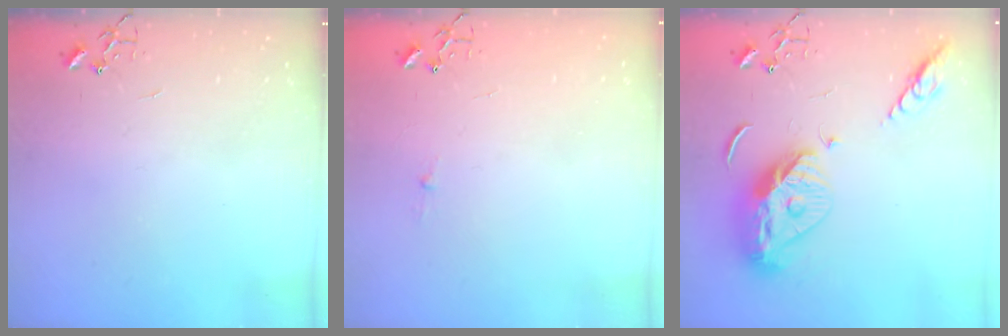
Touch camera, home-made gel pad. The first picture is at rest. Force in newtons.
{"total": 2.6, "press": 2.5, "slide": 0.4}
{"total": 15.9, "press": 15.8, "slide": 1.5}